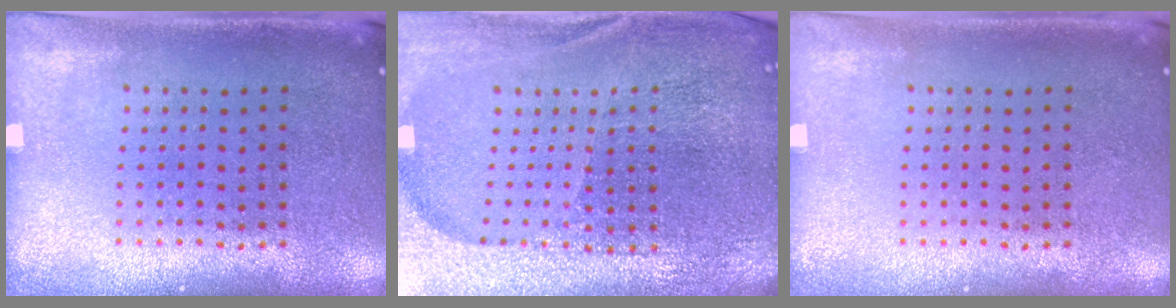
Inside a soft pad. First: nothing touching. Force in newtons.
{"total": 5.2, "press": 4.8, "slide": 2.0}
{"total": 0.0}